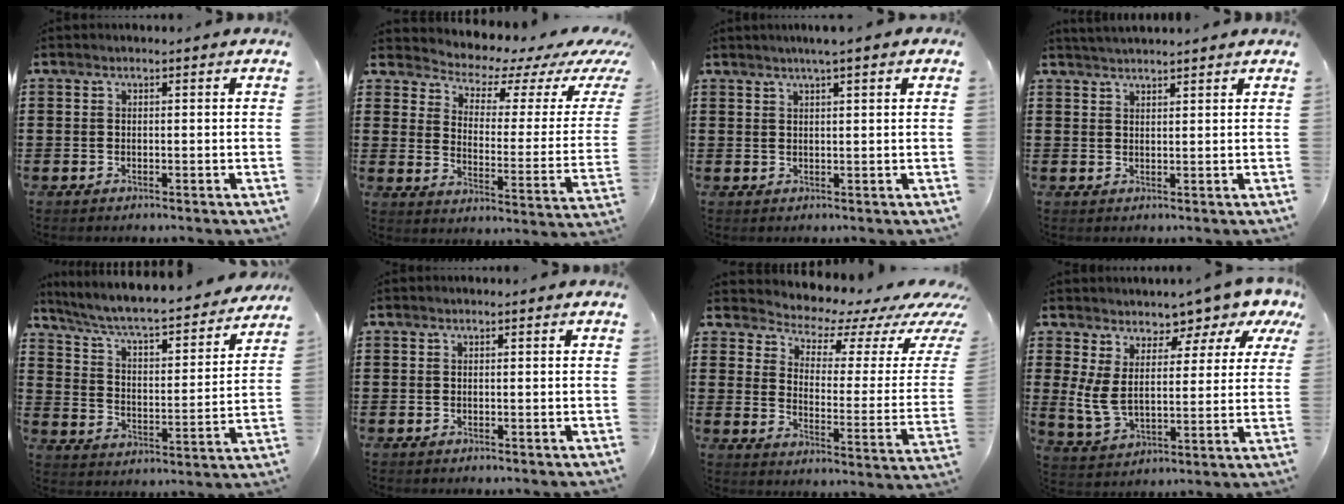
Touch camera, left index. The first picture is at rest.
{"total": 4.2, "force": [3.9, 1.2, 1.3], "torque": [-0.043, -0.038, 0.059]}
{"total": 2.4, "force": [1.7, -0.2, 1.7], "torque": [-0.035, 0.003, 0.030]}
{"total": 1.9, "force": [1.9, 0.0, 0.2], "torque": [-0.007, 0.000, 0.038]}
{"total": 6.0, "force": [5.4, 0.5, 2.7], "torque": [-0.076, -0.041, 0.085]}
{"total": 0.0}
{"total": 4.8, "force": [4.4, 1.3, 1.3], "torque": [-0.038, -0.044, 0.068]}
{"total": 6.8, "force": [4.1, 3.3, 4.3], "torque": [-0.101, -0.026, 0.067]}